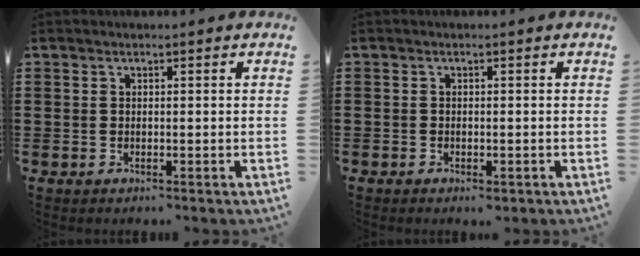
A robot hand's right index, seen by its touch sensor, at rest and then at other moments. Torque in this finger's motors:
{"motor_torque": [0.07, -0.02, -0.08, -0.02]}